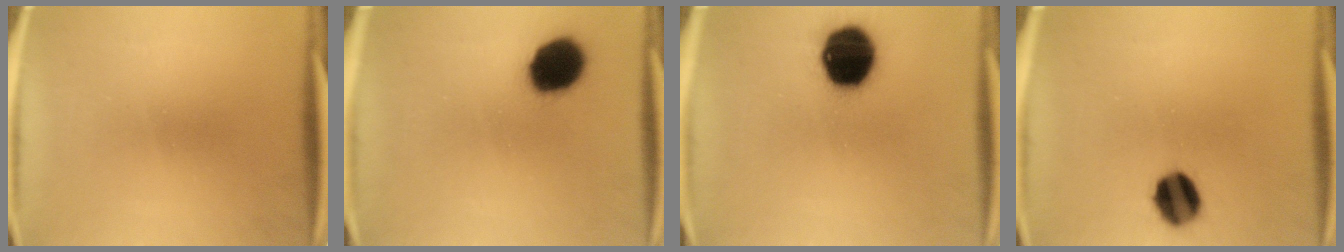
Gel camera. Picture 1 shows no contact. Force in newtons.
{"total": 12.6}
{"total": 17.5}
{"total": 9.4}